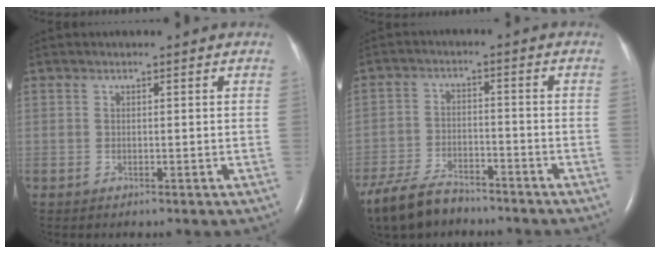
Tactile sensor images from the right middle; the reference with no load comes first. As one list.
[{"total": 11.6, "force": [-9.6, 4.1, 5.0], "torque": [-0.101, -0.018, -0.164]}]